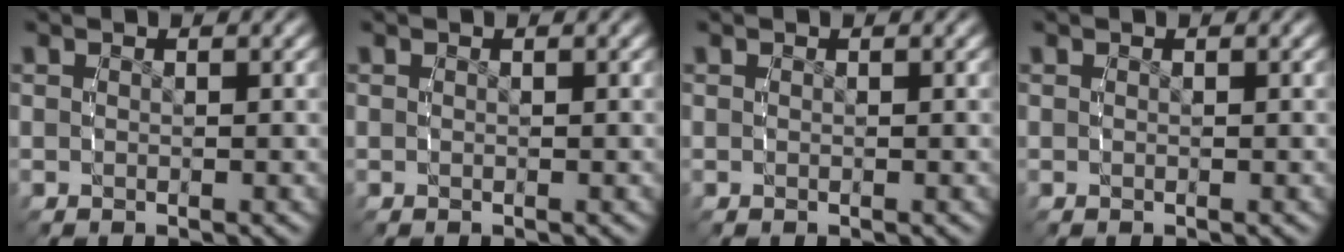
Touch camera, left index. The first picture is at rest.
{"total": 0.0}
{"total": 0.0}
{"total": 0.0}